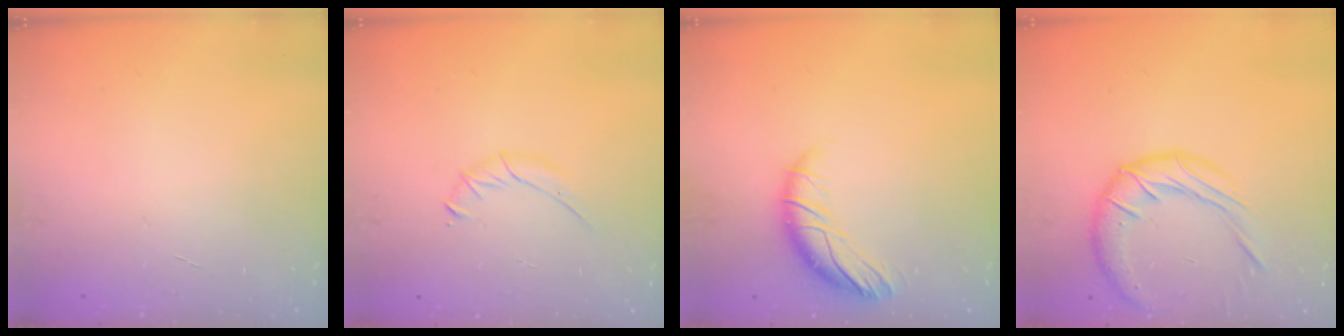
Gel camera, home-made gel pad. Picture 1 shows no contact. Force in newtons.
{"total": 4.9, "press": 4.7, "slide": 1.3}
{"total": 10.2, "press": 10.2, "slide": 1.0}
{"total": 14.2, "press": 14.1, "slide": 1.6}